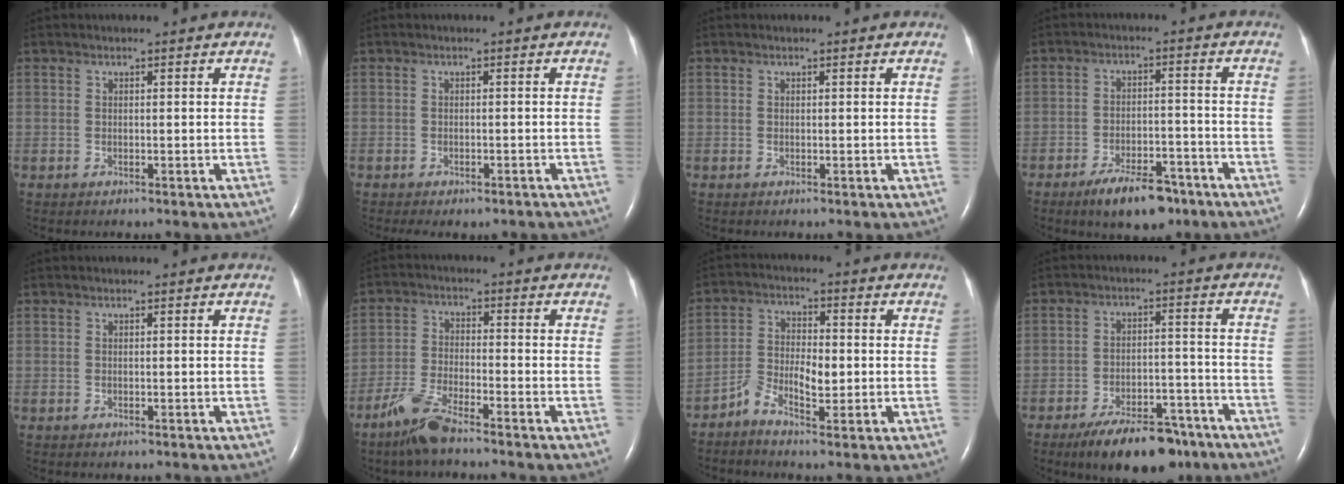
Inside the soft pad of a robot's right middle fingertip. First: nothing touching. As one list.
[{"total": 5.2, "force": [-4.2, 2.1, 2.1], "torque": [-0.023, 0.002, -0.048]}, {"total": 0.0}, {"total": 8.4, "force": [-5.9, 3.1, 5.1], "torque": [-0.088, -0.002, -0.093]}, {"total": 0.0}, {"total": 6.9, "force": [-5.4, 0.8, 4.2], "torque": [-0.099, -0.017, -0.111]}, {"total": 5.2, "force": [-2.3, 2.2, 4.2], "torque": [-0.084, 0.011, -0.044]}, {"total": 12.4, "force": [-9.2, 4.7, 6.8], "torque": [-0.097, 0.007, -0.144]}]